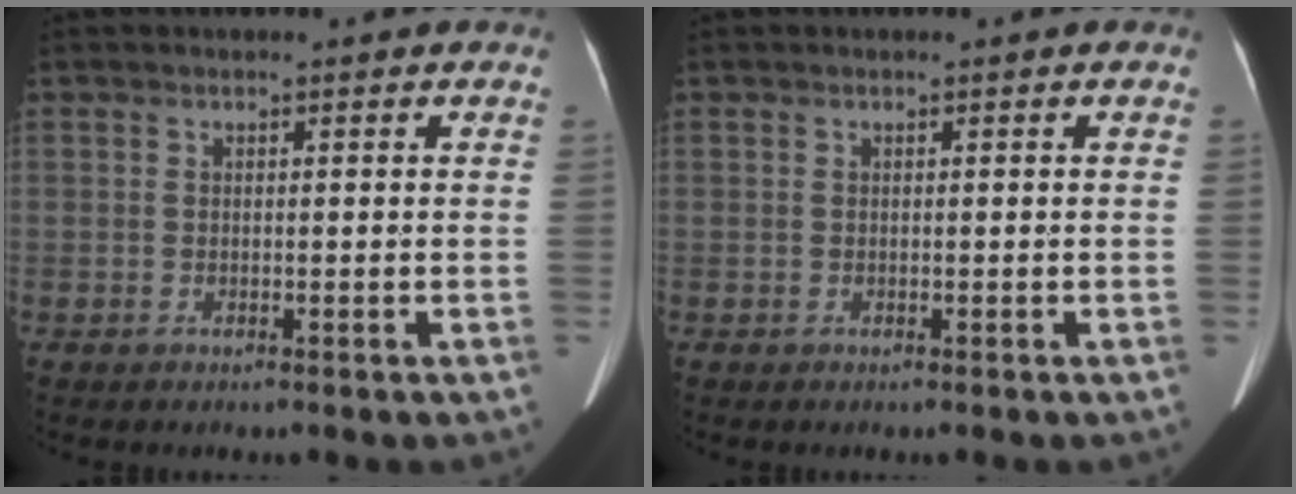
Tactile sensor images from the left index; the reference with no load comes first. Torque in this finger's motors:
{"motor_torque": [-0.01, 0.01, 0.00, 0.00]}